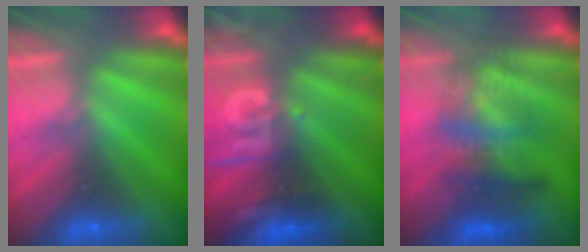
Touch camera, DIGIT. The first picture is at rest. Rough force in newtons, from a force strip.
{"total": 2.9}
{"total": 3.8}